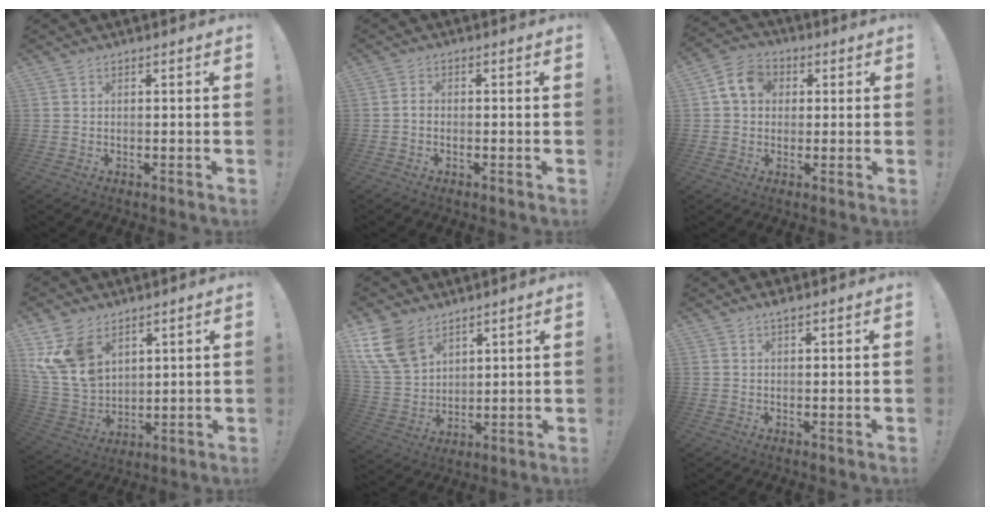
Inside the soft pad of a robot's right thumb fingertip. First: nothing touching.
{"total": 1.3, "force": [-0.9, 0.6, 0.7], "torque": [-0.016, 0.006, -0.015]}
{"total": 9.7, "force": [2.7, 7.8, 5.1], "torque": [-0.084, 0.011, 0.056]}
{"total": 14.2, "force": [7.1, 9.8, 7.5], "torque": [-0.155, -0.043, 0.142]}
{"total": 14.1, "force": [8.6, 9.0, 6.6], "torque": [-0.132, -0.043, 0.173]}
{"total": 1.7, "force": [1.2, 0.2, 1.1], "torque": [-0.015, -0.003, 0.021]}